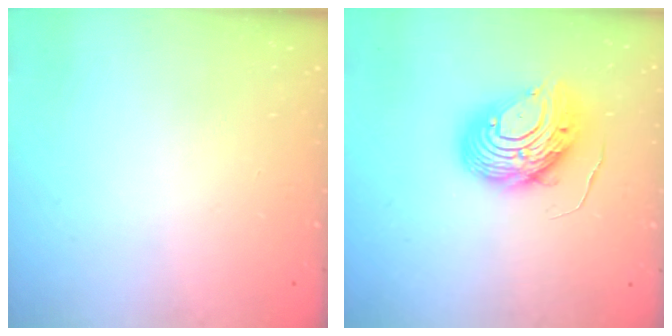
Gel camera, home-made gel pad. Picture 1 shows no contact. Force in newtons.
{"total": 12.1, "press": 12.1, "slide": 1.4}